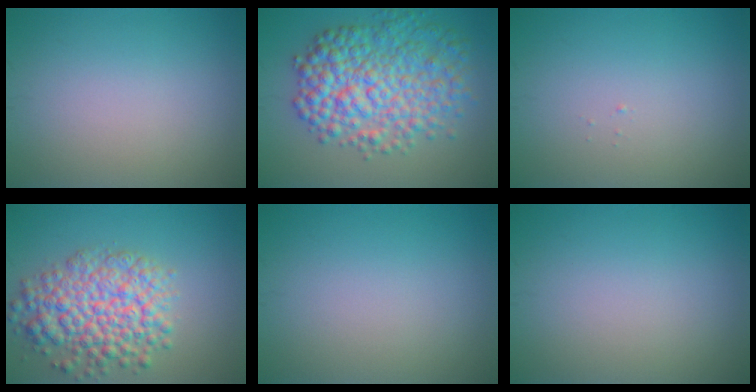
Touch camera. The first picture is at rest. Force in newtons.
{"total": 8.5, "press": 8.5, "slide": 0.1}
{"total": 0.0}
{"total": 7.4, "press": 7.4, "slide": 0.3}
{"total": 0.0}
{"total": 0.0}